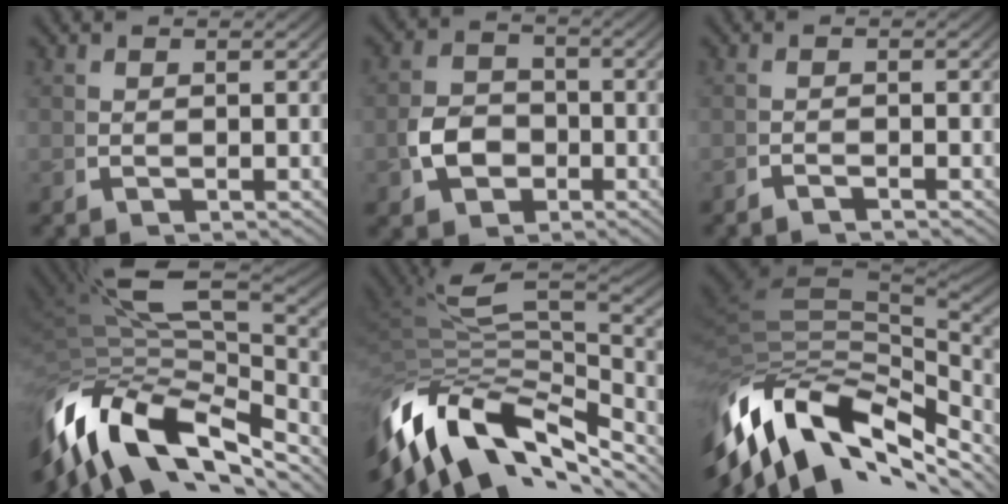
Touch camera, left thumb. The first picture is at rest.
{"total": 5.2, "force": [-1.5, 4.1, 2.8], "torque": [-0.060, -0.017, -0.018]}
{"total": 1.0, "force": [-1.0, 0.1, 0.1], "torque": [0.003, -0.001, -0.024]}
{"total": 15.5, "force": [-2.5, 9.1, 12.3], "torque": [-0.231, -0.019, -0.028]}
{"total": 14.5, "force": [-3.5, 8.6, 11.1], "torque": [-0.225, -0.022, -0.041]}
{"total": 17.4, "force": [-3.3, 10.3, 13.7], "torque": [-0.267, -0.024, -0.029]}